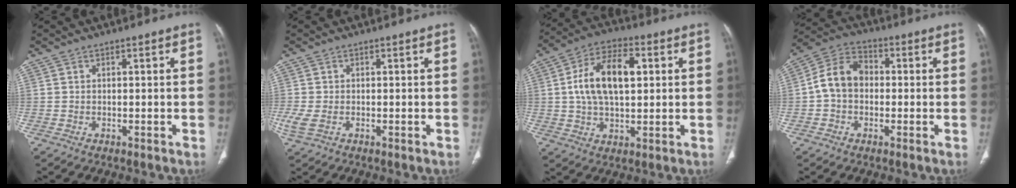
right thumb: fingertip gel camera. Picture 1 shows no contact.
{"total": 3.1, "force": [-0.7, 1.9, 2.3], "torque": [-0.073, 0.000, -0.011]}
{"total": 13.9, "force": [2.3, 7.5, 11.5], "torque": [-0.203, 0.015, 0.037]}
{"total": 9.1, "force": [-0.4, 6.9, 5.9], "torque": [-0.096, 0.031, -0.021]}